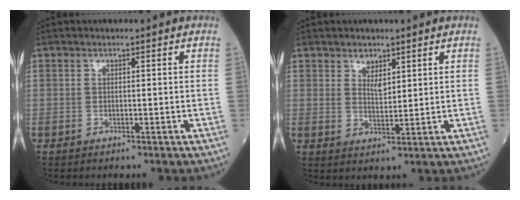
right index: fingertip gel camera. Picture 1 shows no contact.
{"total": 2.5, "force": [1.7, 1.2, 1.5], "torque": [-0.027, -0.002, 0.036]}